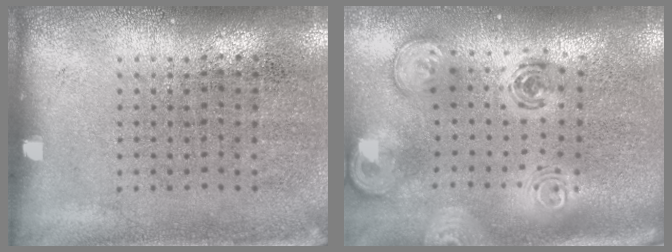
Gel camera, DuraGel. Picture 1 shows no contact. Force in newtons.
{"total": 2.9, "press": 2.0, "slide": 2.1}